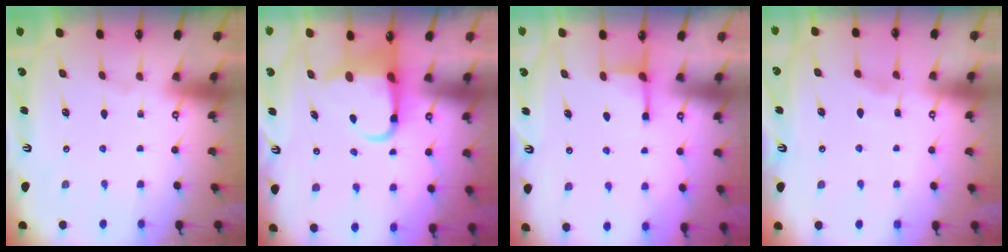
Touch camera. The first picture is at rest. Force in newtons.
{"total": 6.8, "press": 6.6, "slide": 1.6}
{"total": 2.8, "press": 2.8, "slide": 0.6}
{"total": 2.6, "press": 2.5, "slide": 0.4}